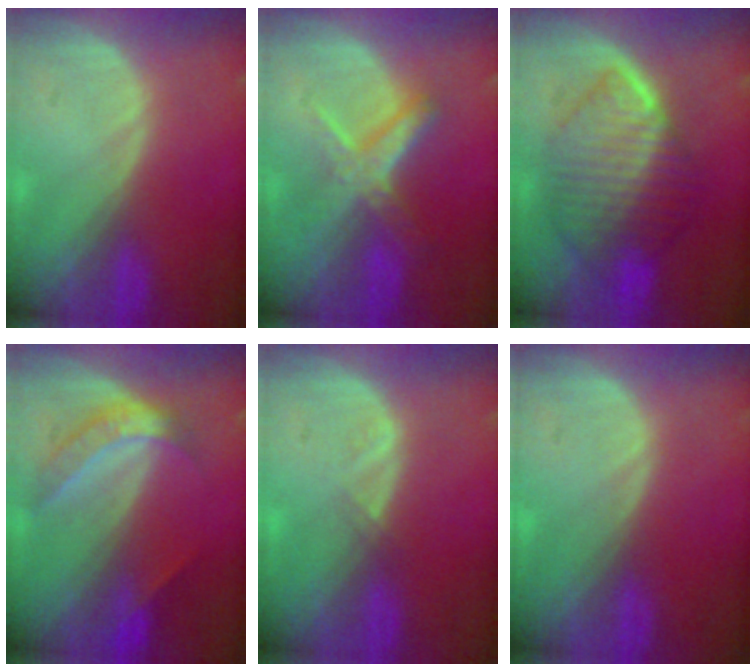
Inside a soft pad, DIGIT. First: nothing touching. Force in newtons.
{"total": 6.2, "press": 5.5, "slide": 2.7}
{"total": 9.5, "press": 9.5, "slide": 0.7}
{"total": 6.0, "press": 5.0, "slide": 3.4}
{"total": 1.0, "press": 0.9, "slide": 0.5}
{"total": 0.0}